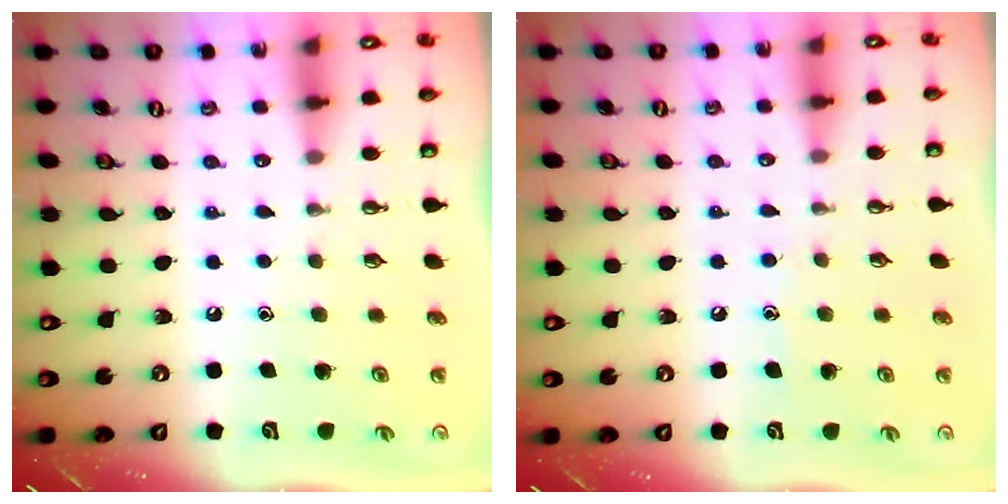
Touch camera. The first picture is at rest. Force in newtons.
{"total": 4.9, "press": 4.9, "slide": 0.6}